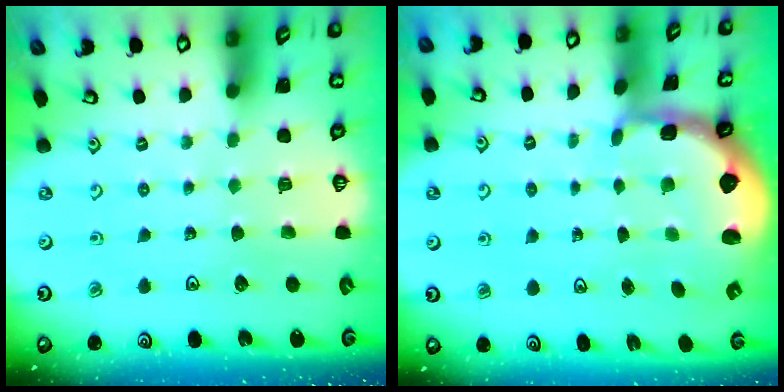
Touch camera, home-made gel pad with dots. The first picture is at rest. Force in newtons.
{"total": 2.4, "press": 1.7, "slide": 1.7}